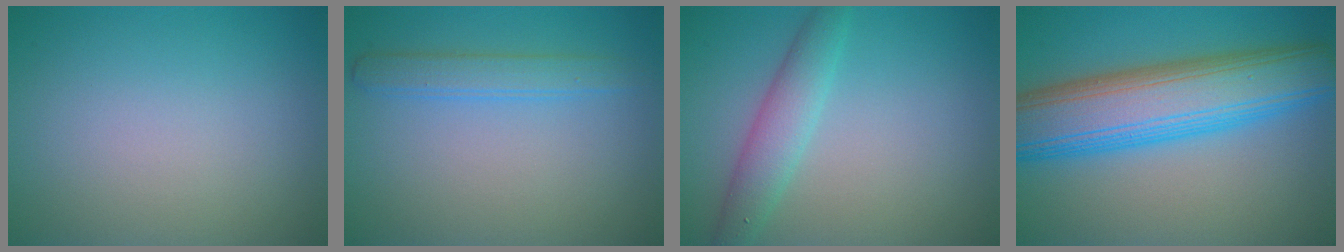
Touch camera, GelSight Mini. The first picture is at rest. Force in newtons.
{"total": 2.2, "press": 2.2, "slide": 0.2}
{"total": 3.2, "press": 3.2, "slide": 0.0}
{"total": 10.6, "press": 10.6, "slide": 0.3}